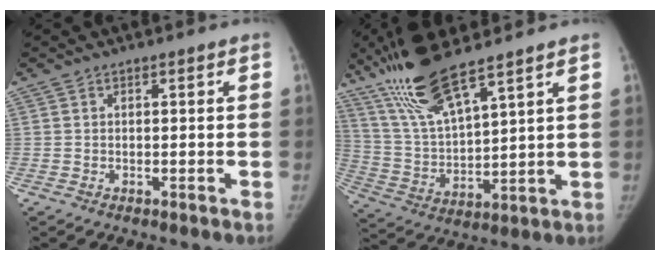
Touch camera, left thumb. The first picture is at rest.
{"total": 15.4, "force": [11.1, 3.0, 10.2], "torque": [-0.201, -0.046, 0.230]}